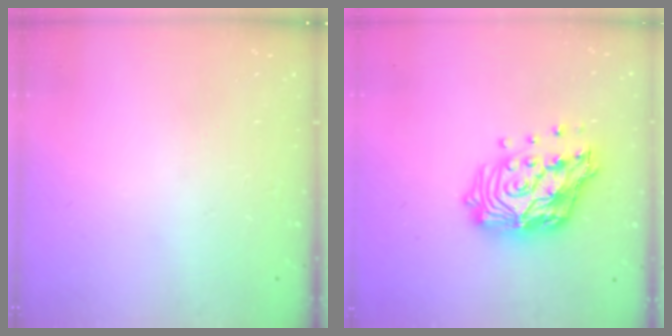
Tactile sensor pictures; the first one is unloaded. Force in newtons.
{"total": 17.2, "press": 17.1, "slide": 1.6}